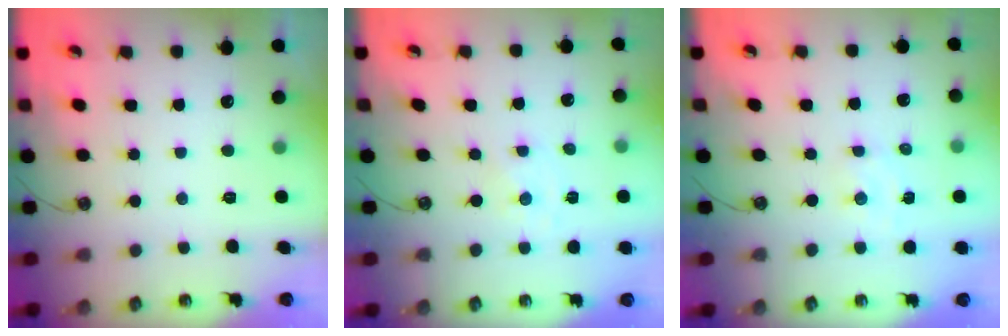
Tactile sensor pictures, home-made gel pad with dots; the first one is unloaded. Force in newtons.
{"total": 0.0}
{"total": 1.9, "press": 1.9, "slide": 0.3}